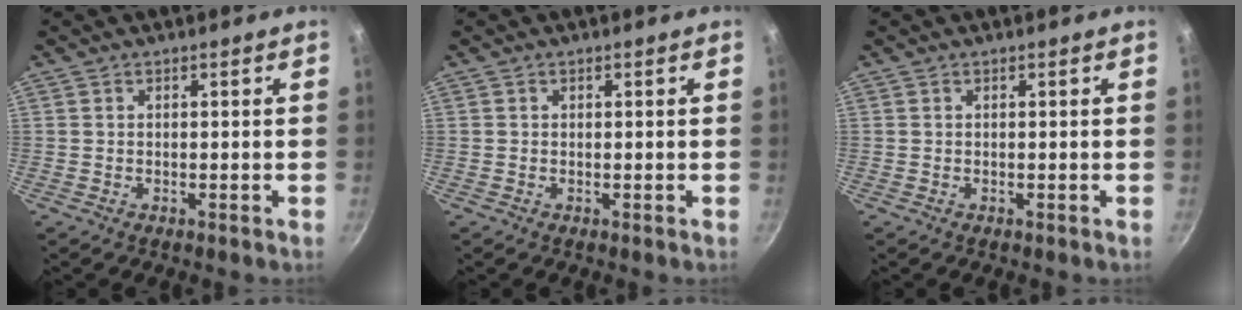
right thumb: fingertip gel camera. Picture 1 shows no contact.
{"total": 0.0}
{"total": 0.0}